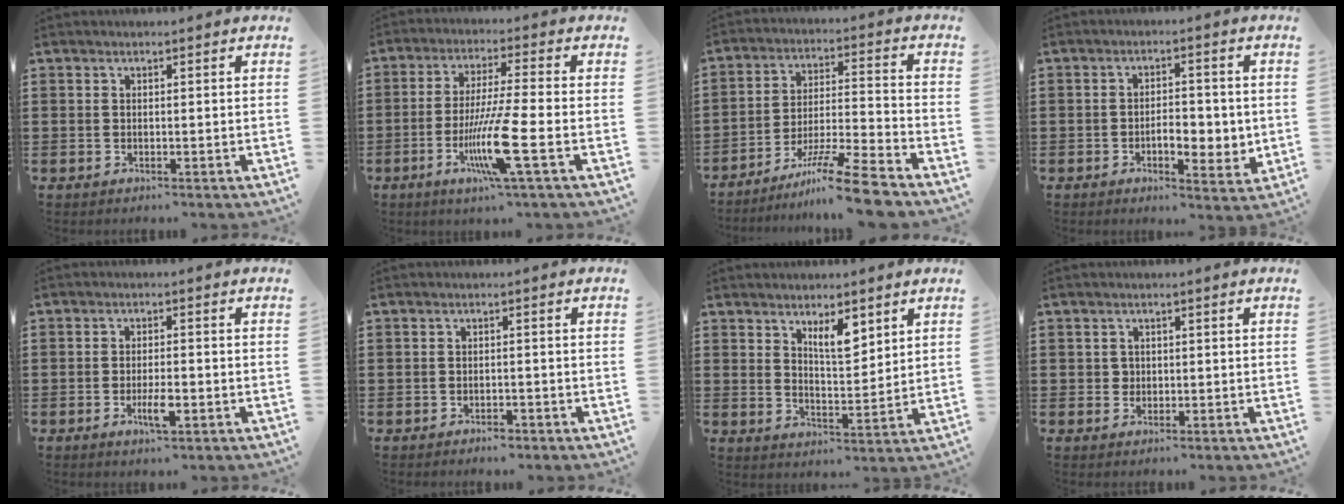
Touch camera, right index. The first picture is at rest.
{"total": 10.7, "force": [-3.8, 0.3, 10.0], "torque": [-0.199, -0.019, -0.073]}
{"total": 11.0, "force": [-9.0, -0.3, 6.3], "torque": [-0.105, 0.016, -0.174]}
{"total": 5.3, "force": [-0.9, 2.7, 4.4], "torque": [-0.064, 0.002, -0.021]}
{"total": 4.2, "force": [-1.6, 1.1, 3.7], "torque": [-0.074, -0.002, -0.031]}
{"total": 1.4, "force": [-1.3, 0.3, 0.3], "torque": [-0.012, 0.000, -0.027]}
{"total": 5.4, "force": [3.5, 1.9, 3.6], "torque": [-0.063, -0.007, 0.057]}
{"total": 1.1, "force": [0.2, 1.0, 0.4], "torque": [-0.010, 0.005, 0.004]}